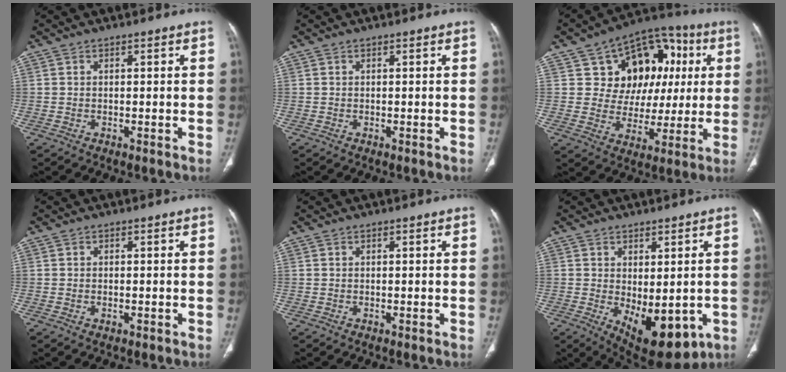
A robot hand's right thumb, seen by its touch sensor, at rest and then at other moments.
{"total": 0.0}
{"total": 17.6, "force": [5.1, 13.3, 10.4], "torque": [-0.081, 0.015, 0.083]}
{"total": 0.5, "force": [-0.3, 0.3, 0.3], "torque": [-0.007, 0.002, -0.002]}
{"total": 0.0}
{"total": 12.5, "force": [-3.3, 6.2, 10.4], "torque": [-0.126, -0.010, -0.024]}